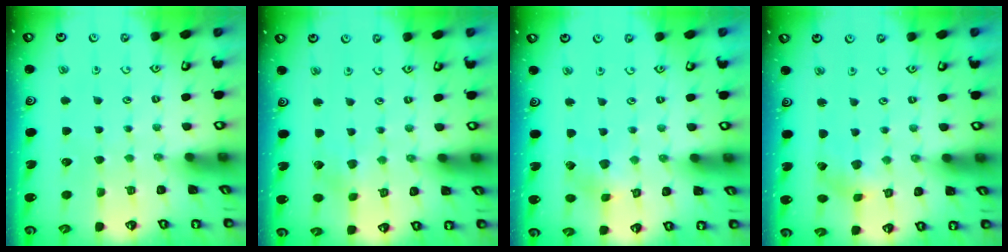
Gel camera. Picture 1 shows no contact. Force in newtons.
{"total": 1.8, "press": 1.8, "slide": 0.2}
{"total": 3.1, "press": 3.1, "slide": 0.2}
{"total": 1.1, "press": 1.1, "slide": 0.3}